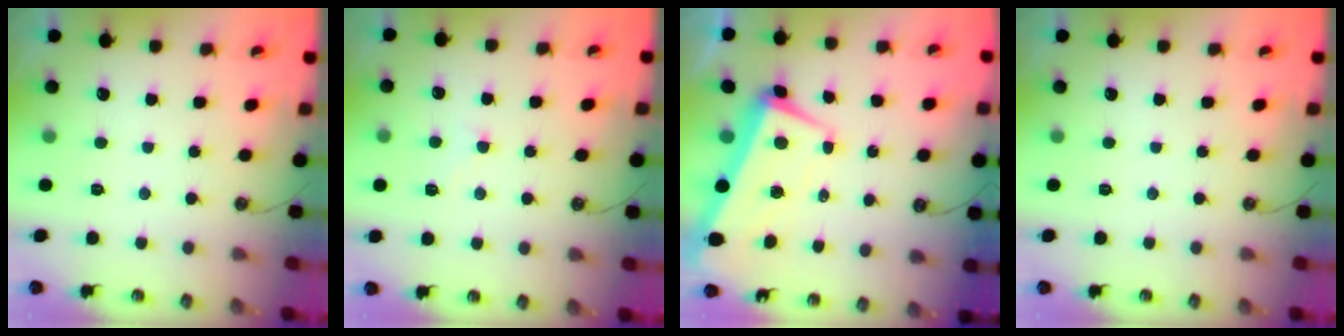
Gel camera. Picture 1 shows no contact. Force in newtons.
{"total": 0.9, "press": 0.6, "slide": 0.6}
{"total": 3.8, "press": 3.1, "slide": 2.1}
{"total": 0.0}